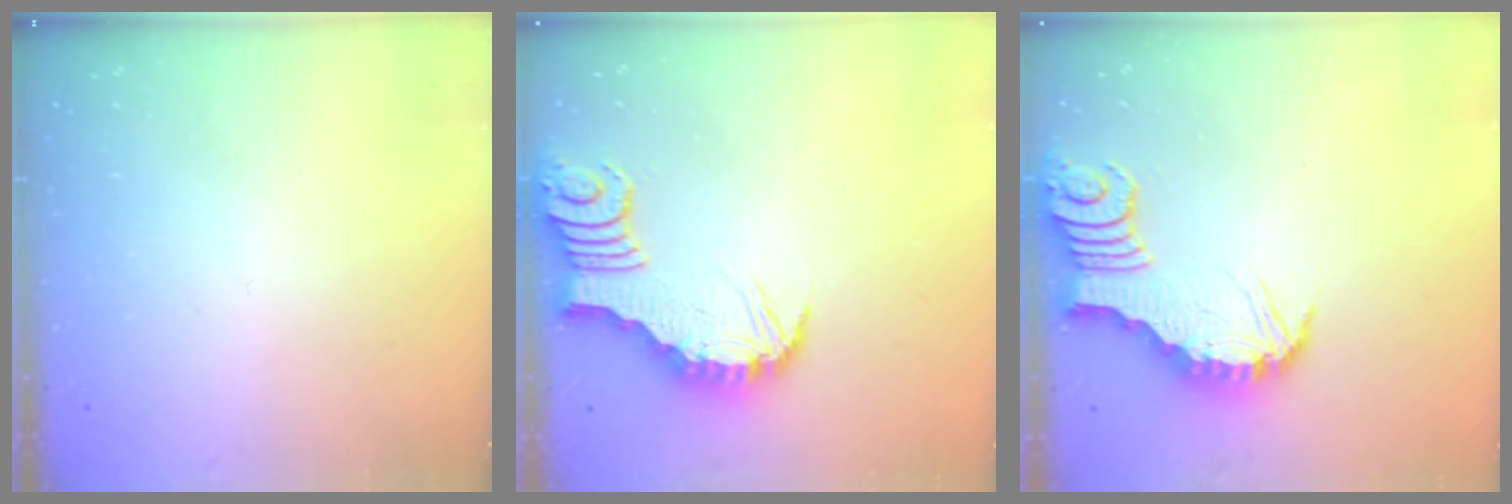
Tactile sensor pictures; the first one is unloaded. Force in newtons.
{"total": 3.4, "press": 3.4, "slide": 0.1}
{"total": 3.4, "press": 3.4, "slide": 0.2}